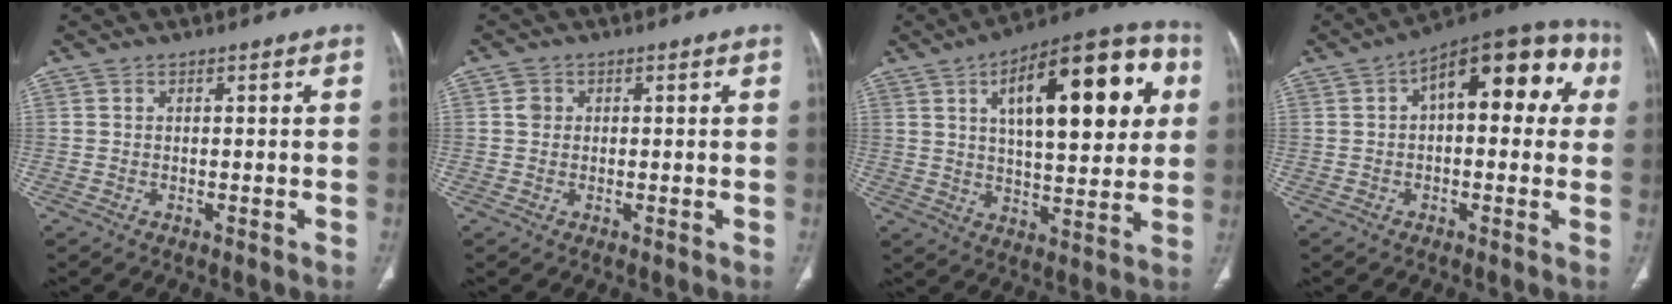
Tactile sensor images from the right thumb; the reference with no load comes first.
{"total": 1.7, "force": [0.4, 1.5, 0.6], "torque": [-0.005, 0.000, 0.006]}
{"total": 24.5, "force": [7.4, 9.9, 21.2], "torque": [-0.270, 0.007, 0.102]}
{"total": 17.8, "force": [4.4, 8.5, 15.0], "torque": [-0.156, 0.037, 0.048]}